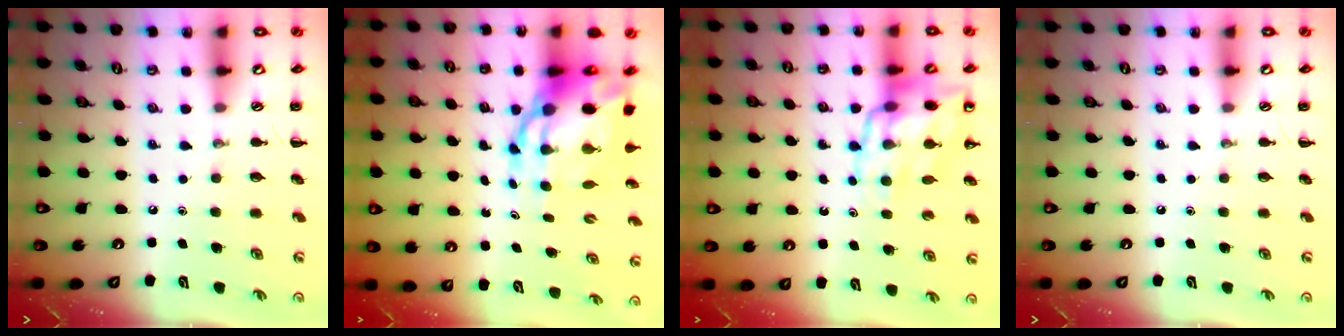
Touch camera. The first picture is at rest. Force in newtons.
{"total": 11.5, "press": 11.1, "slide": 2.9}
{"total": 13.3, "press": 12.9, "slide": 3.3}
{"total": 0.0}